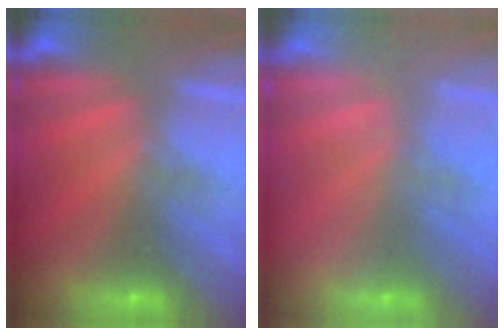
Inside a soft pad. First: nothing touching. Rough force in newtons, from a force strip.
{"total": 2.2}